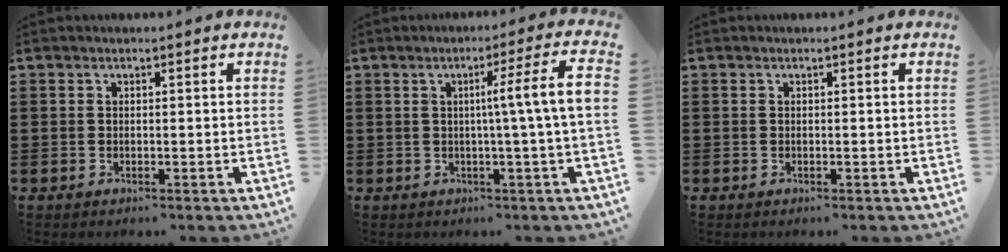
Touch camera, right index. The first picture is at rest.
{"total": 7.2, "force": [0.2, -1.0, 7.2], "torque": [-0.122, -0.012, -0.005]}
{"total": 0.0}